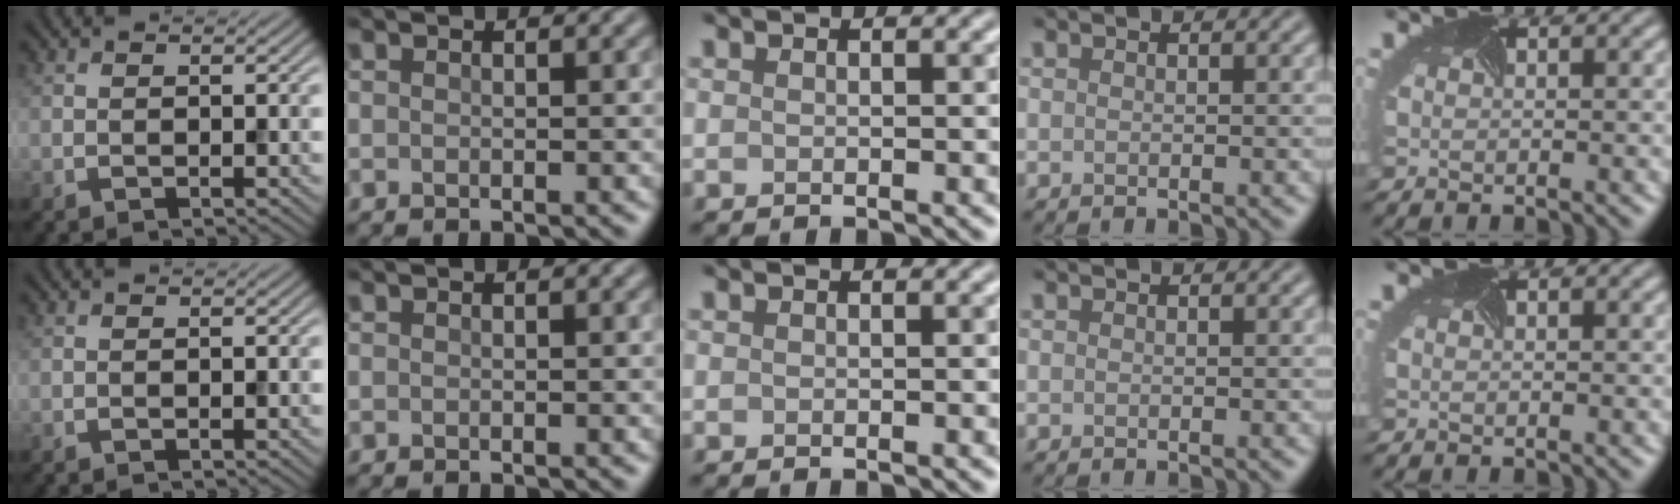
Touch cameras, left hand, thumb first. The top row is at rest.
{}